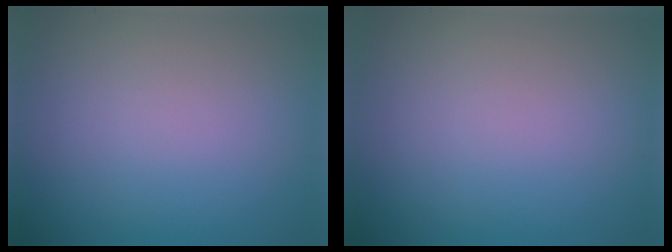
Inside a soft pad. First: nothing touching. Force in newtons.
{"total": 0.0}